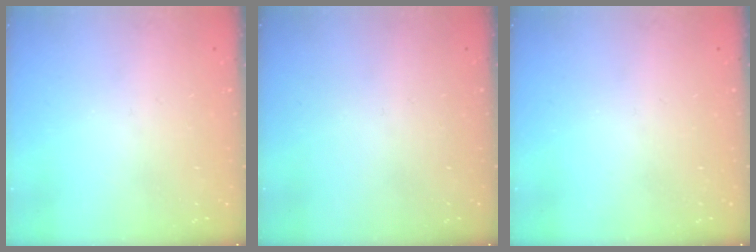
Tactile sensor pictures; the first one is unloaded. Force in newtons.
{"total": 0.0}
{"total": 0.0}